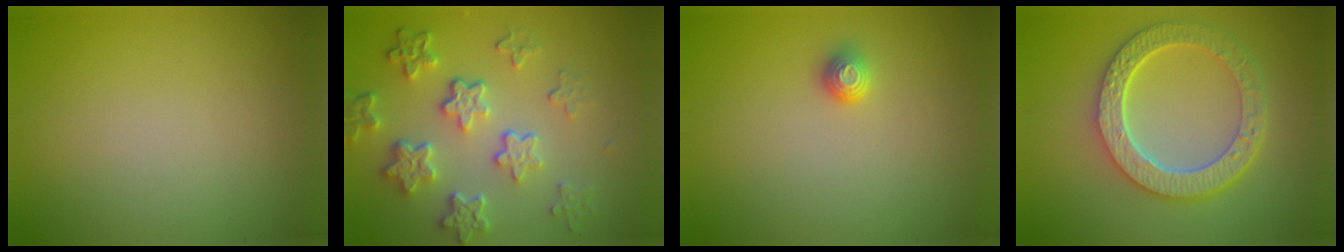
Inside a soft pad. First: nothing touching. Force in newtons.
{"total": 5.9, "press": 4.4, "slide": 3.9}
{"total": 1.1, "press": 1.0, "slide": 0.5}
{"total": 6.4, "press": 4.9, "slide": 4.1}